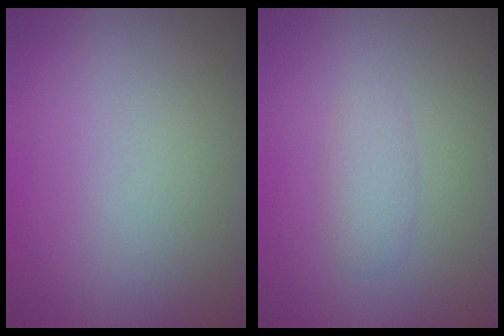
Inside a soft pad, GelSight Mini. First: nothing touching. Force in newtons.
{"total": 1.4, "press": 1.4, "slide": 0.0}